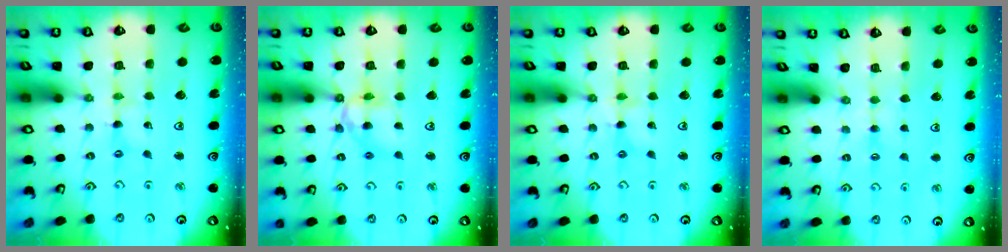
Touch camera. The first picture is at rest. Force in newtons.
{"total": 10.5, "press": 10.5, "slide": 1.0}
{"total": 1.6, "press": 1.5, "slide": 0.2}
{"total": 2.7, "press": 2.7, "slide": 0.6}